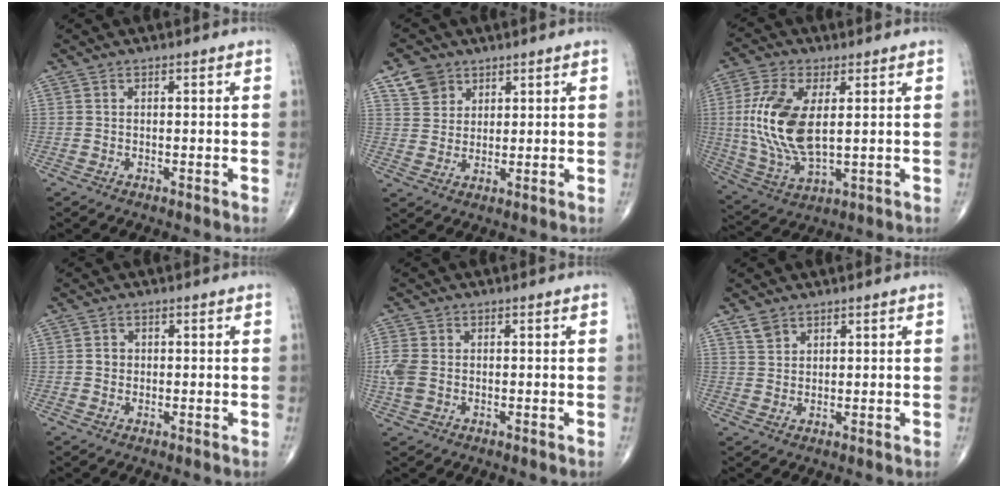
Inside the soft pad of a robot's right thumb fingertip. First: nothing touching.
{"total": 5.6, "force": [3.3, 4.3, 1.3], "torque": [-0.005, -0.015, 0.064]}
{"total": 15.4, "force": [2.0, 7.4, 13.4], "torque": [-0.286, -0.012, 0.047]}
{"total": 1.6, "force": [0.0, 1.4, 0.6], "torque": [-0.003, 0.004, -0.002]}
{"total": 5.0, "force": [-0.4, 3.5, 3.5], "torque": [-0.103, 0.004, -0.010]}
{"total": 2.5, "force": [1.8, 1.6, 0.7], "torque": [-0.006, -0.005, 0.036]}